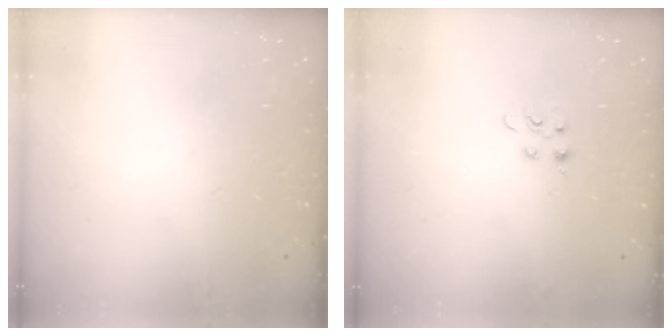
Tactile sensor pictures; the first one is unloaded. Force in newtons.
{"total": 3.4, "press": 3.4, "slide": 0.4}